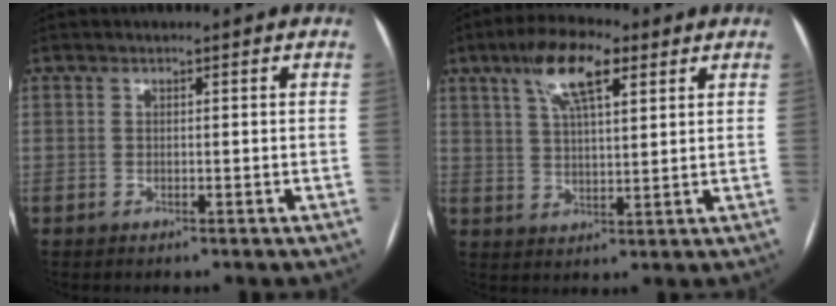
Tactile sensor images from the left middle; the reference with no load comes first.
{"total": 9.6, "force": [5.1, 2.8, 7.7], "torque": [-0.147, 0.019, 0.090]}